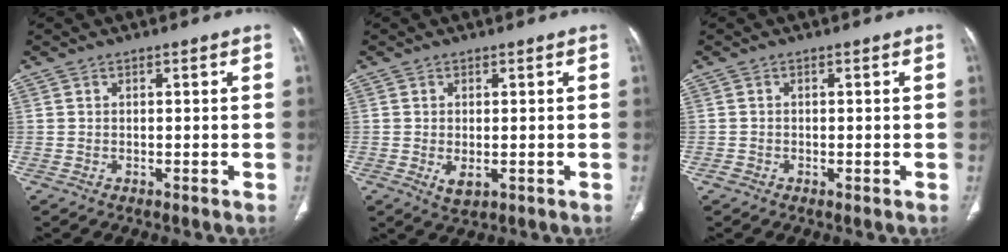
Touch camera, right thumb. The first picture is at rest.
{"total": 2.9, "force": [-0.6, 1.4, 2.4], "torque": [-0.043, -0.008, -0.003]}
{"total": 0.8, "force": [-0.4, 0.6, 0.4], "torque": [-0.004, -0.001, -0.008]}